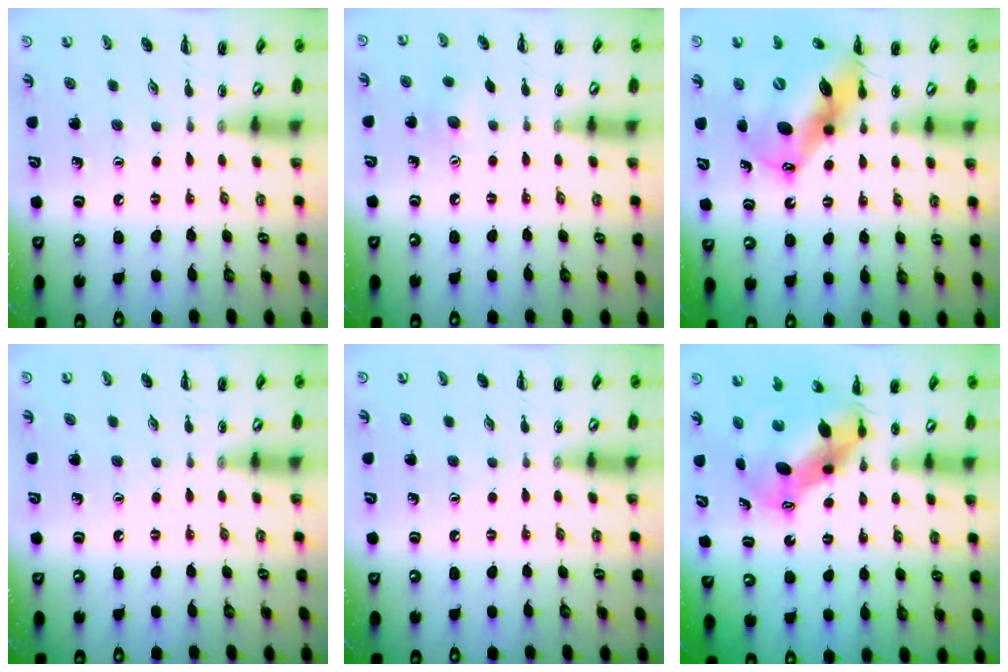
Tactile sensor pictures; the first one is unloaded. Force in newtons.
{"total": 6.4, "press": 6.2, "slide": 1.6}
{"total": 17.3, "press": 16.6, "slide": 4.9}
{"total": 0.0}
{"total": 0.0}
{"total": 8.1, "press": 7.9, "slide": 2.0}